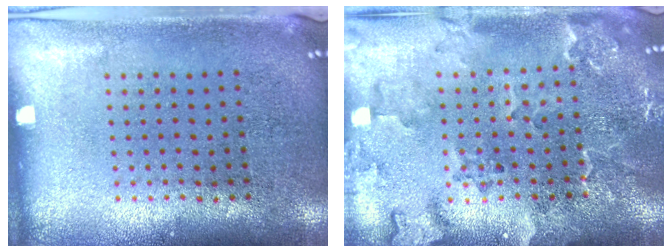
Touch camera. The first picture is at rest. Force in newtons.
{"total": 2.3, "press": 2.1, "slide": 0.8}